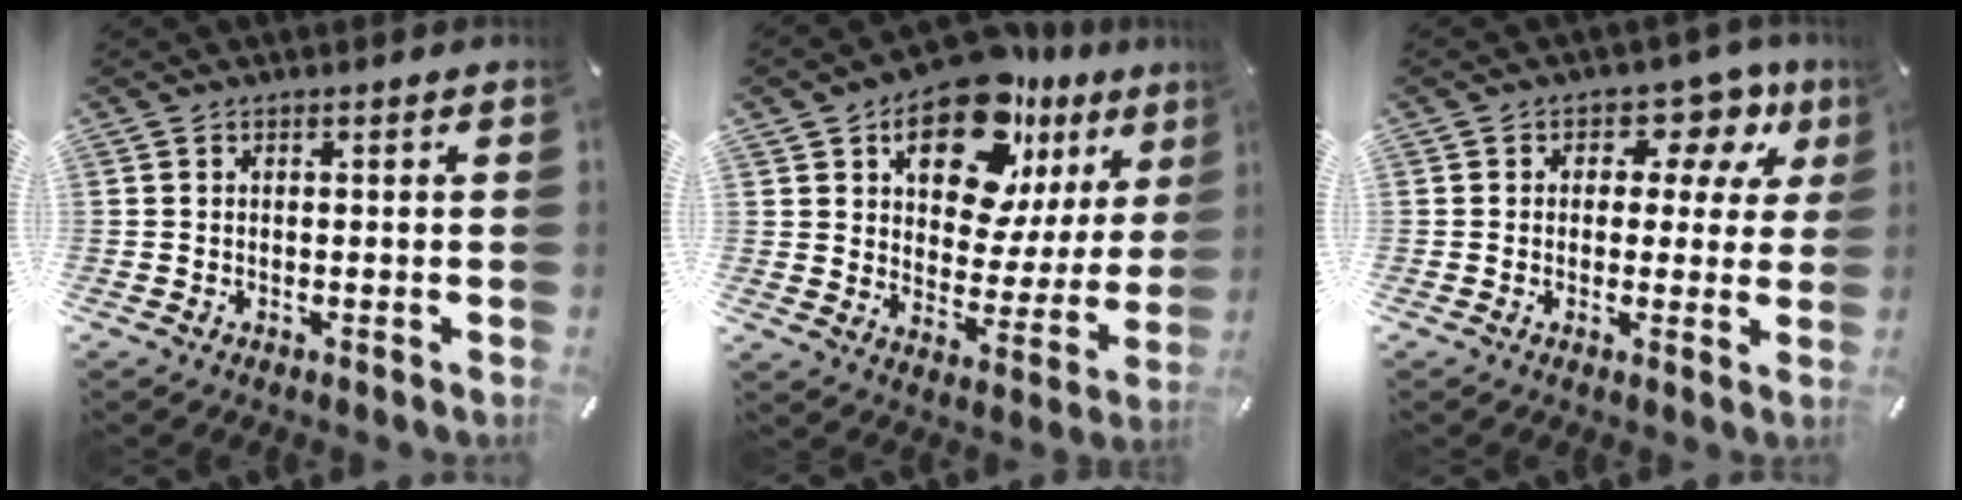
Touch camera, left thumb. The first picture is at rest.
{"total": 18.1, "force": [11.5, 10.0, 9.8], "torque": [-0.148, -0.073, 0.200]}
{"total": 9.6, "force": [4.2, 6.1, 6.2], "torque": [-0.080, -0.021, 0.069]}